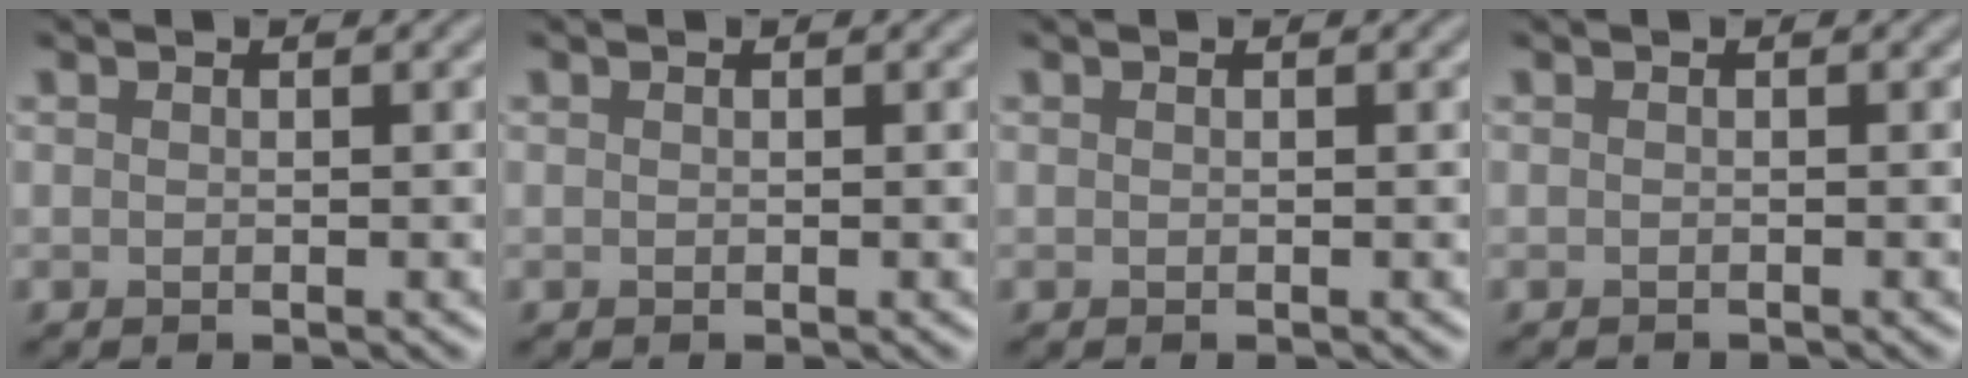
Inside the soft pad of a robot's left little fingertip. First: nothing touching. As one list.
[{"total": 0.0}, {"total": 0.0}, {"total": 0.6, "force": [-0.6, 0.0, 0.1], "torque": [0.002, -0.004, -0.011]}]